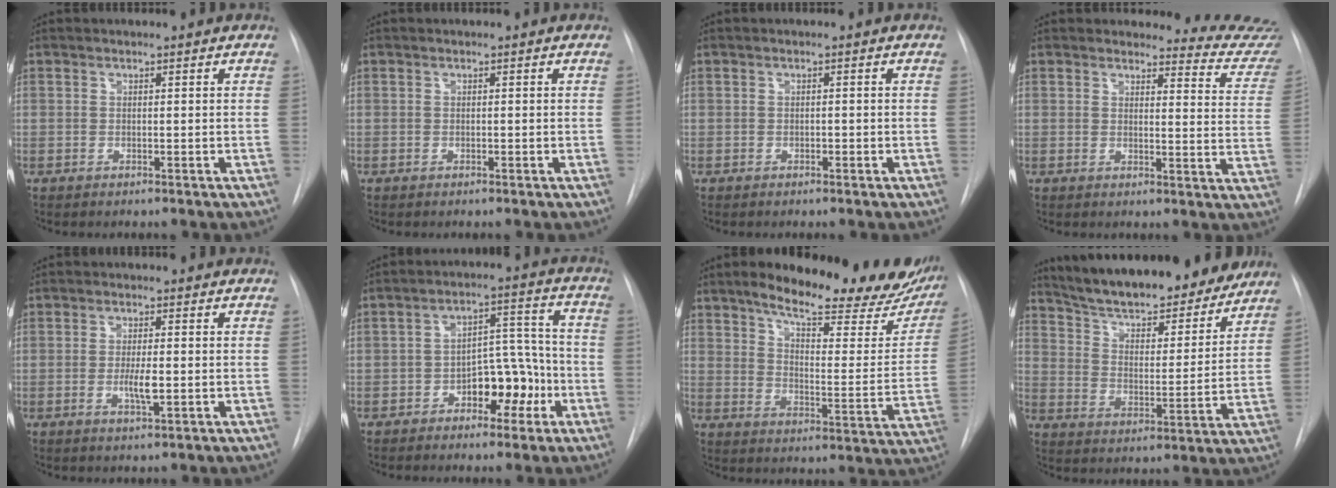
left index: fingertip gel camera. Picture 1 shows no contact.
{"total": 0.0}
{"total": 0.6, "force": [-0.4, 0.3, 0.2], "torque": [-0.003, -0.001, -0.009]}
{"total": 10.9, "force": [10.9, 0.9, -0.4], "torque": [0.039, -0.108, 0.085]}
{"total": 3.4, "force": [-0.8, 0.7, 3.3], "torque": [-0.061, -0.007, -0.013]}
{"total": 8.6, "force": [-3.8, 4.5, 6.2], "torque": [-0.087, 0.032, -0.056]}
{"total": 25.0, "force": [19.6, 6.6, 14.1], "torque": [-0.192, -0.029, 0.247]}
{"total": 22.8, "force": [20.0, 5.7, 9.3], "torque": [-0.146, -0.007, 0.286]}